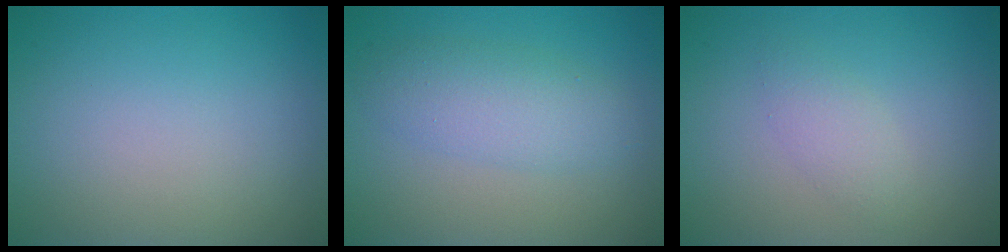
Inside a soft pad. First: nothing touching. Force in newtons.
{"total": 3.8, "press": 3.8, "slide": 0.1}
{"total": 1.7, "press": 1.7, "slide": 0.1}